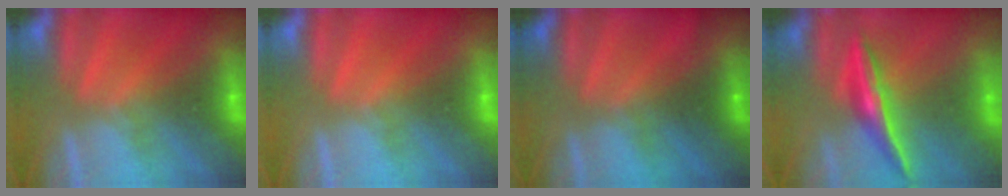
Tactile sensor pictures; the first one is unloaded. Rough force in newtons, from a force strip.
{"total": 0.0}
{"total": 2.1}
{"total": 1.5}